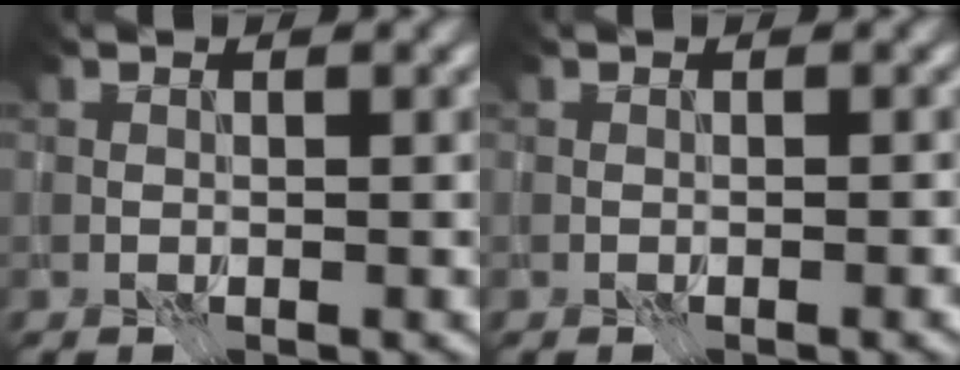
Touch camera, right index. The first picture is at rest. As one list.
[{"total": 0.7, "force": [-0.4, 0.1, 0.6], "torque": [-0.009, 0.001, -0.007]}]